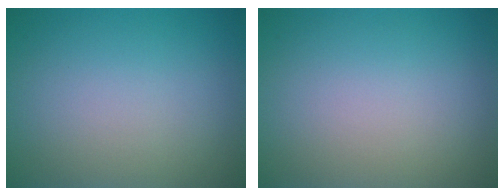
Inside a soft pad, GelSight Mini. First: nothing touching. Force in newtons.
{"total": 0.0}